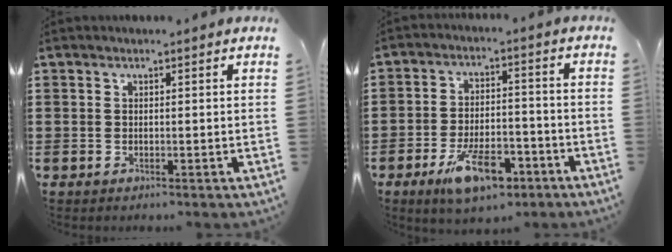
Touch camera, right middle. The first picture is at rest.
{"total": 9.7, "force": [-5.7, 3.9, 6.7], "torque": [-0.126, 0.005, -0.099]}